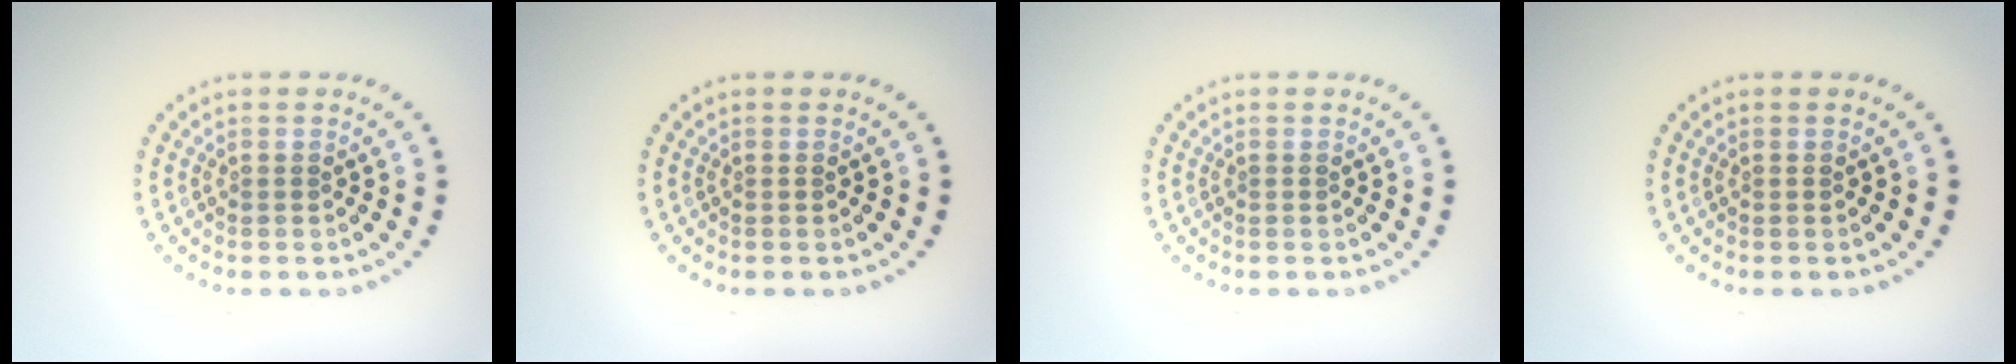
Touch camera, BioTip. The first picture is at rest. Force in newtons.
{"total": 0.0}
{"total": 0.0}
{"total": 0.0}